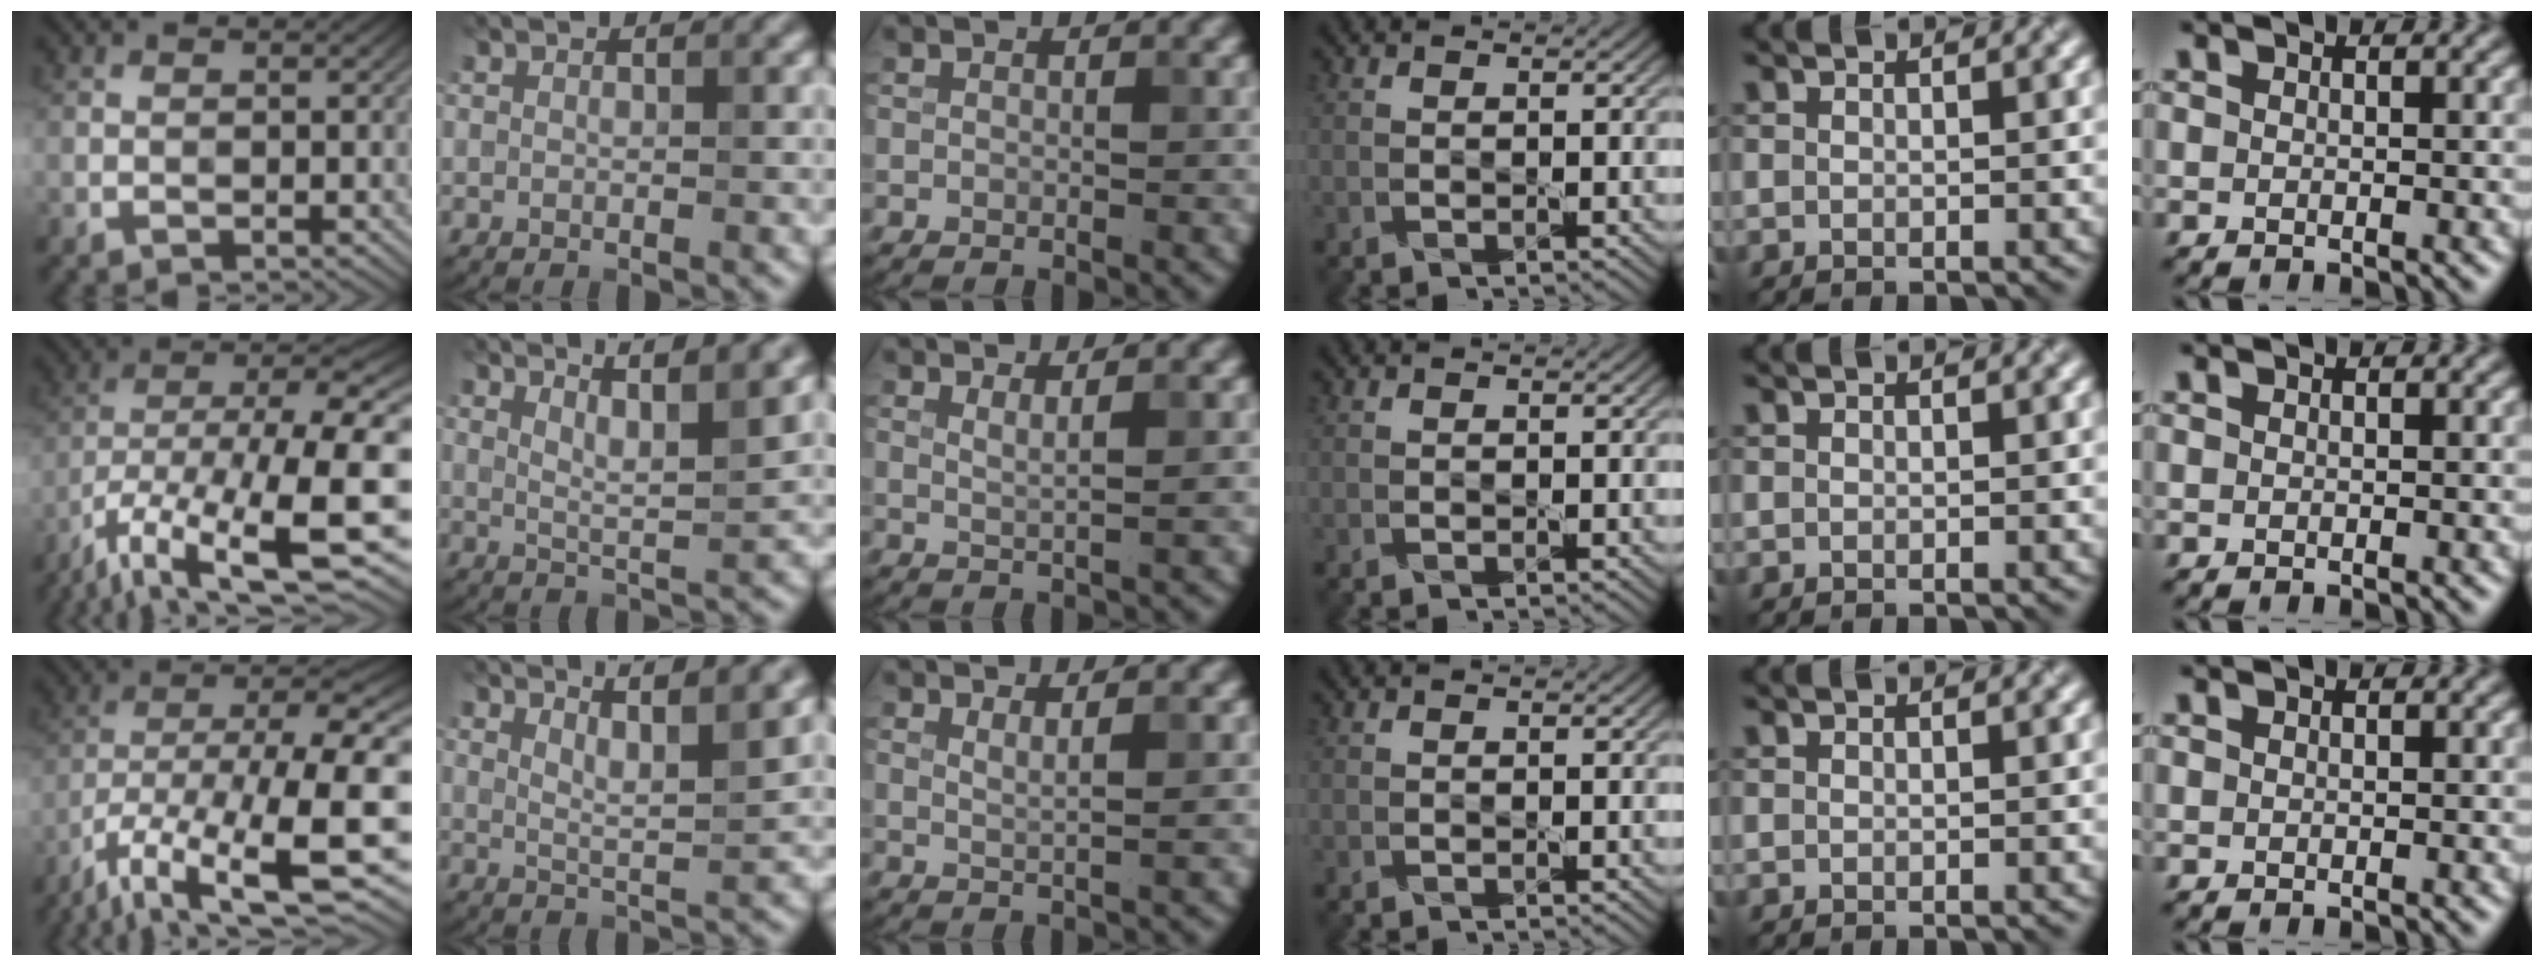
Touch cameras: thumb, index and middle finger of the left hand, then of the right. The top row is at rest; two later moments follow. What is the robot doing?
{"motion": "squeeze", "object": "bubble wrap"}